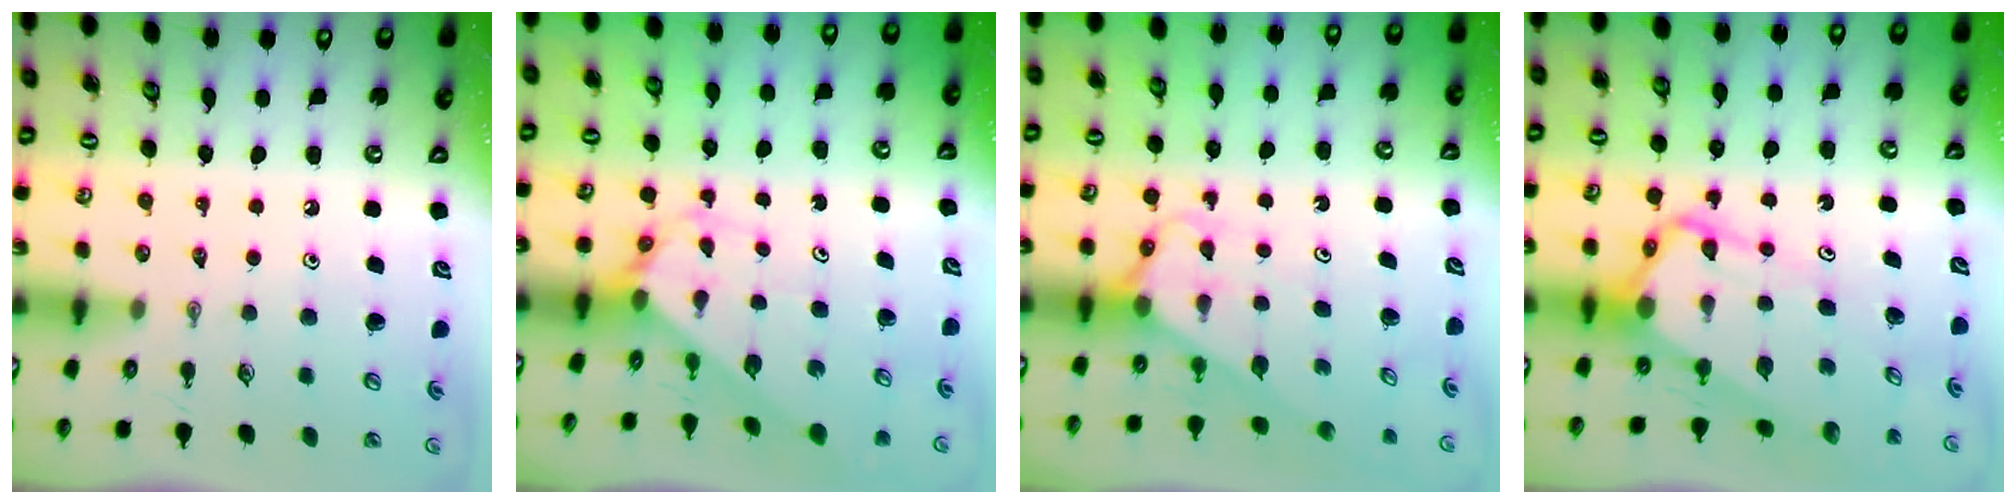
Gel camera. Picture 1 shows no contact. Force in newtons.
{"total": 2.6, "press": 2.6, "slide": 0.2}
{"total": 2.9, "press": 2.9, "slide": 0.2}
{"total": 8.4, "press": 8.4, "slide": 0.9}